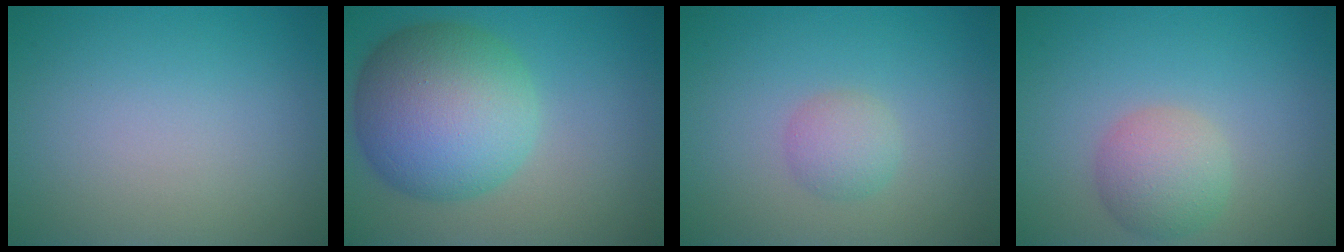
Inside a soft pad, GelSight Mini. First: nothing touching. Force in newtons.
{"total": 10.8, "press": 10.8, "slide": 0.3}
{"total": 1.9, "press": 1.9, "slide": 0.0}
{"total": 3.5, "press": 3.5, "slide": 0.3}